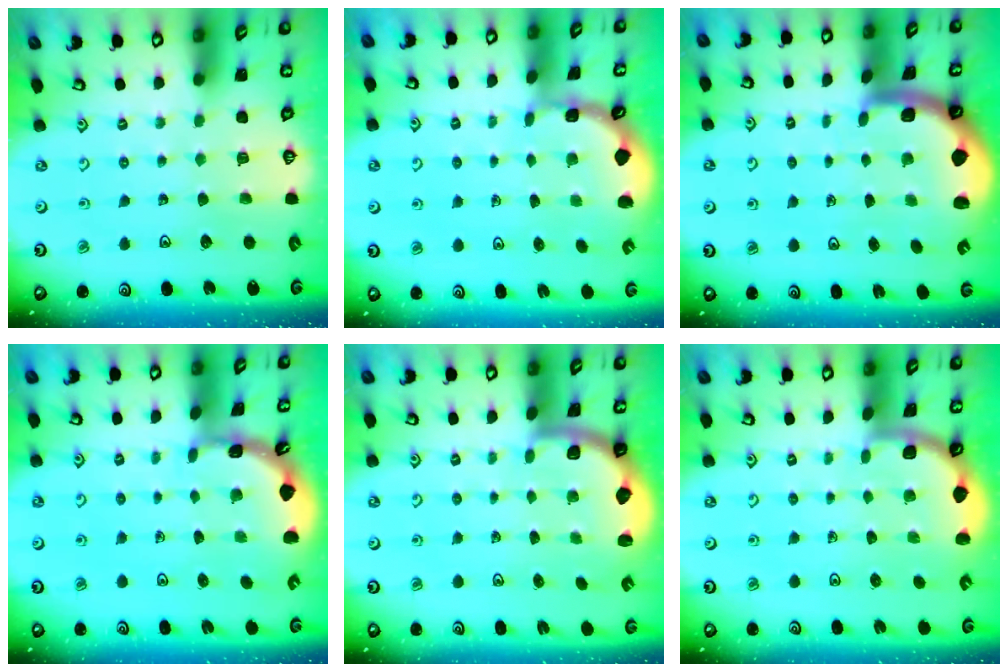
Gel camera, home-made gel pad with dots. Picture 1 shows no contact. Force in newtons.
{"total": 1.1, "press": 1.1, "slide": 0.1}
{"total": 2.3, "press": 2.3, "slide": 0.5}
{"total": 1.6, "press": 1.6, "slide": 0.2}
{"total": 2.0, "press": 1.9, "slide": 0.5}
{"total": 1.9, "press": 1.9, "slide": 0.0}